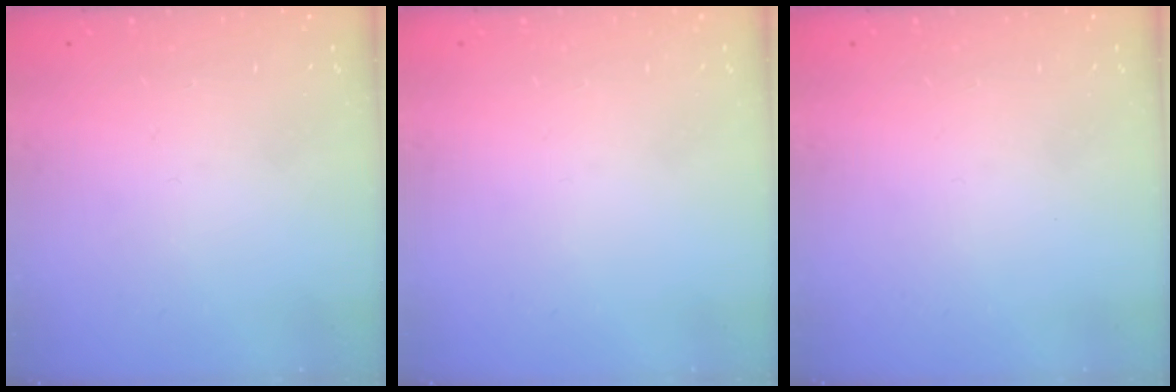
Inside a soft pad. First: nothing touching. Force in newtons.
{"total": 0.0}
{"total": 0.0}